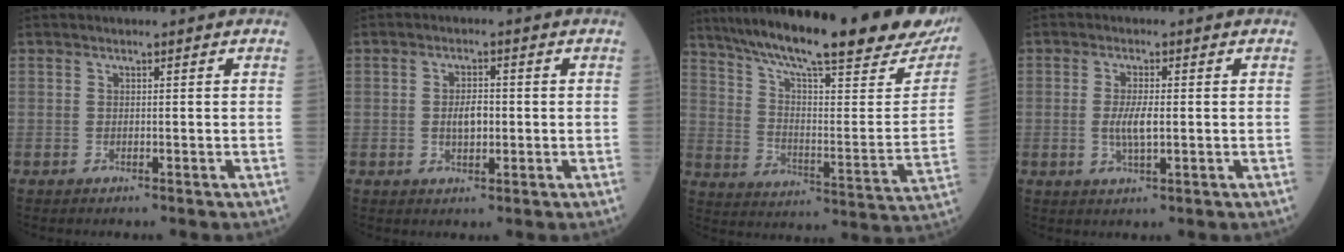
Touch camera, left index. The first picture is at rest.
{"total": 3.3, "force": [-0.2, 1.6, 2.9], "torque": [-0.055, 0.004, -0.003]}
{"total": 31.7, "force": [26.0, 3.6, 17.8], "torque": [-0.273, -0.057, 0.348]}
{"total": 3.7, "force": [-0.2, 0.8, 3.6], "torque": [-0.079, -0.005, -0.003]}